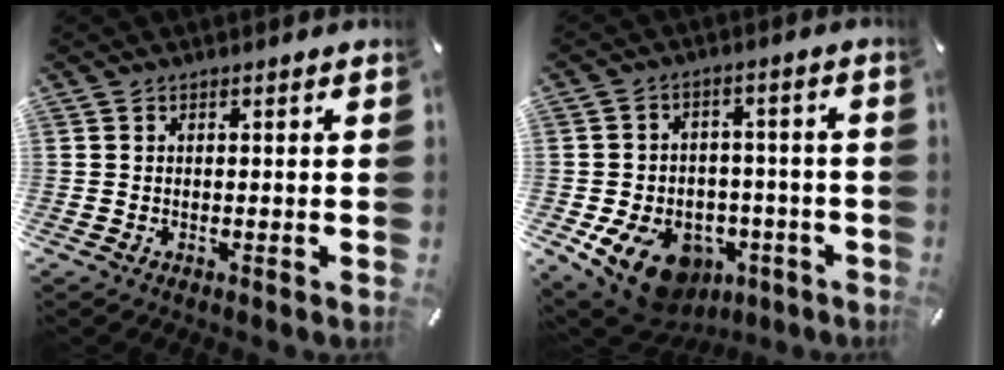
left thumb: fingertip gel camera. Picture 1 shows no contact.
{"total": 13.3, "force": [-6.7, 9.2, 7.0], "torque": [-0.123, 0.042, -0.110]}